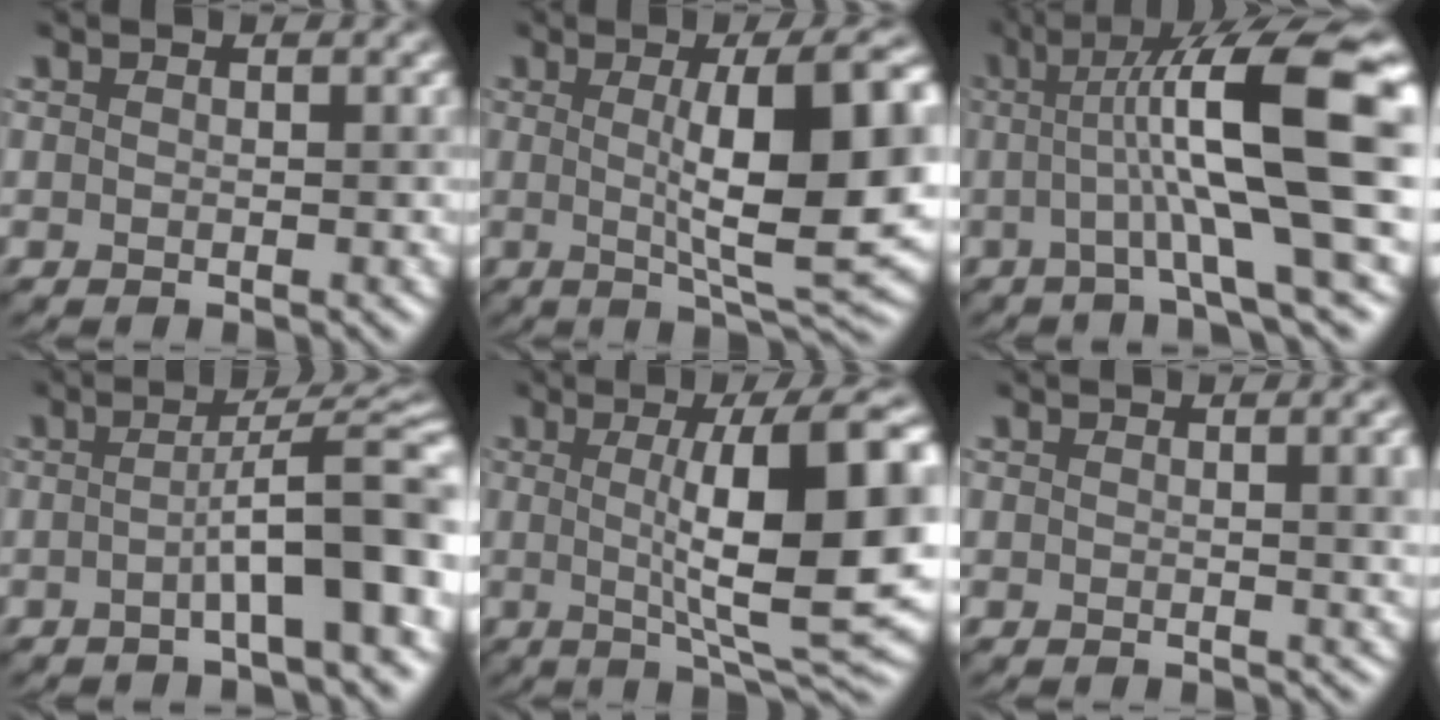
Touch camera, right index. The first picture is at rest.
{"total": 11.0, "force": [1.2, 2.4, 10.7], "torque": [-0.133, 0.009, 0.024]}
{"total": 11.9, "force": [1.4, 1.9, 11.7], "torque": [-0.163, 0.021, 0.024]}
{"total": 8.2, "force": [-1.6, 1.5, 7.9], "torque": [-0.097, 0.027, -0.033]}
{"total": 12.2, "force": [1.2, 2.4, 11.9], "torque": [-0.150, 0.011, 0.023]}
{"total": 3.7, "force": [0.5, 1.3, 3.4], "torque": [-0.024, 0.013, 0.003]}